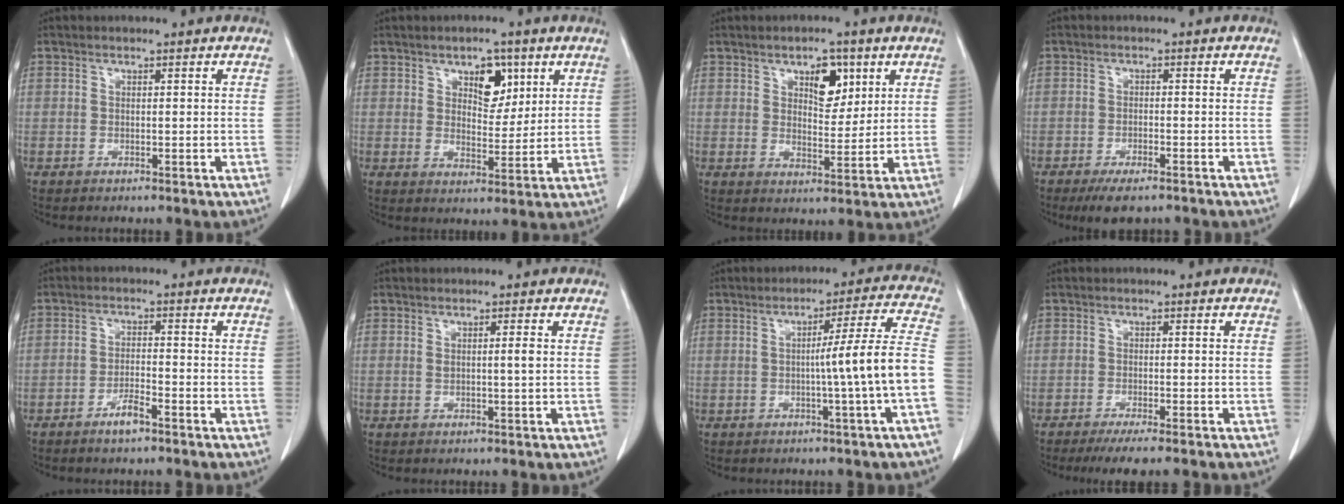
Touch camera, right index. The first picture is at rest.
{"total": 5.8, "force": [2.9, 3.1, 3.9], "torque": [-0.055, 0.003, 0.048]}
{"total": 5.8, "force": [2.9, 2.8, 4.2], "torque": [-0.063, 0.002, 0.048]}
{"total": 5.7, "force": [-4.3, 1.4, 3.4], "torque": [-0.053, -0.010, -0.065]}
{"total": 3.5, "force": [-2.5, 0.5, 2.4], "torque": [-0.045, 0.000, -0.044]}
{"total": 1.5, "force": [0.3, -0.1, 1.5], "torque": [-0.027, 0.000, 0.005]}
{"total": 10.2, "force": [-2.1, -2.2, 9.7], "torque": [-0.133, 0.011, -0.028]}
{"total": 6.9, "force": [-5.7, 0.2, 4.0], "torque": [-0.046, -0.013, -0.083]}